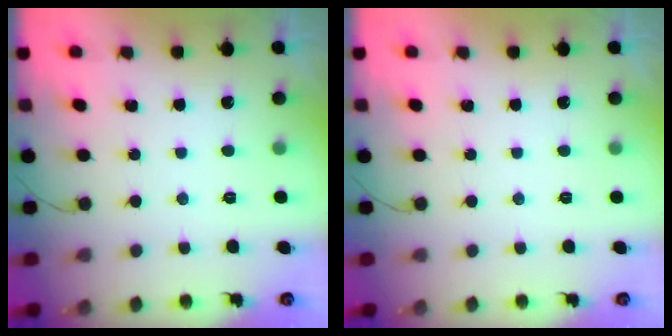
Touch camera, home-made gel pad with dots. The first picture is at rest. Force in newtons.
{"total": 0.0}